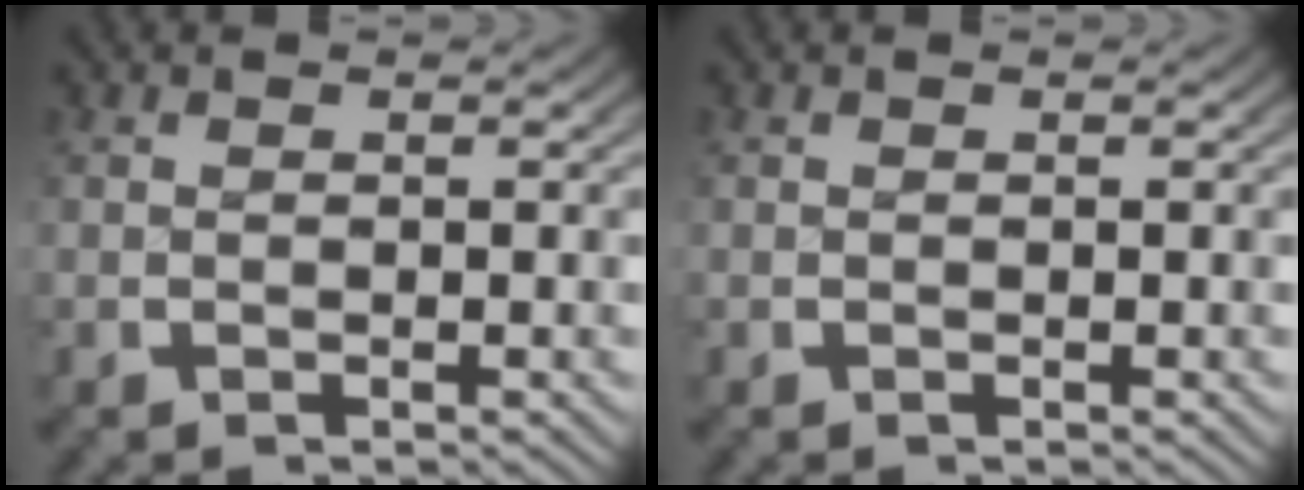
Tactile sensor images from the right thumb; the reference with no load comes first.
{"total": 0.0}